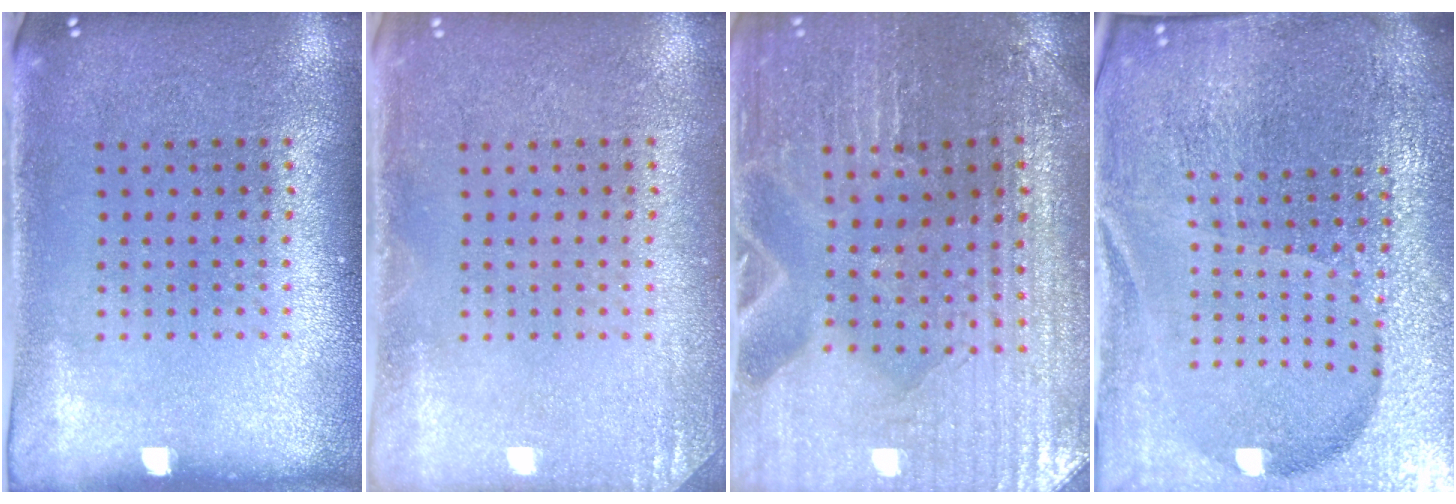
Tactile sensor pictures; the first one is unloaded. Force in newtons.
{"total": 1.5, "press": 1.4, "slide": 0.2}
{"total": 2.2, "press": 2.1, "slide": 0.2}
{"total": 6.9, "press": 6.0, "slide": 3.4}